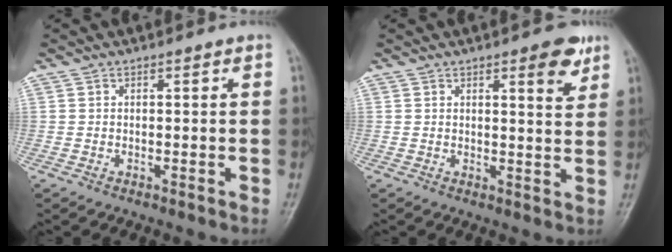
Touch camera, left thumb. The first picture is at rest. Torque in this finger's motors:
{"motor_torque": [2.80, 2.20, 0.39, -0.61, 0.04]}